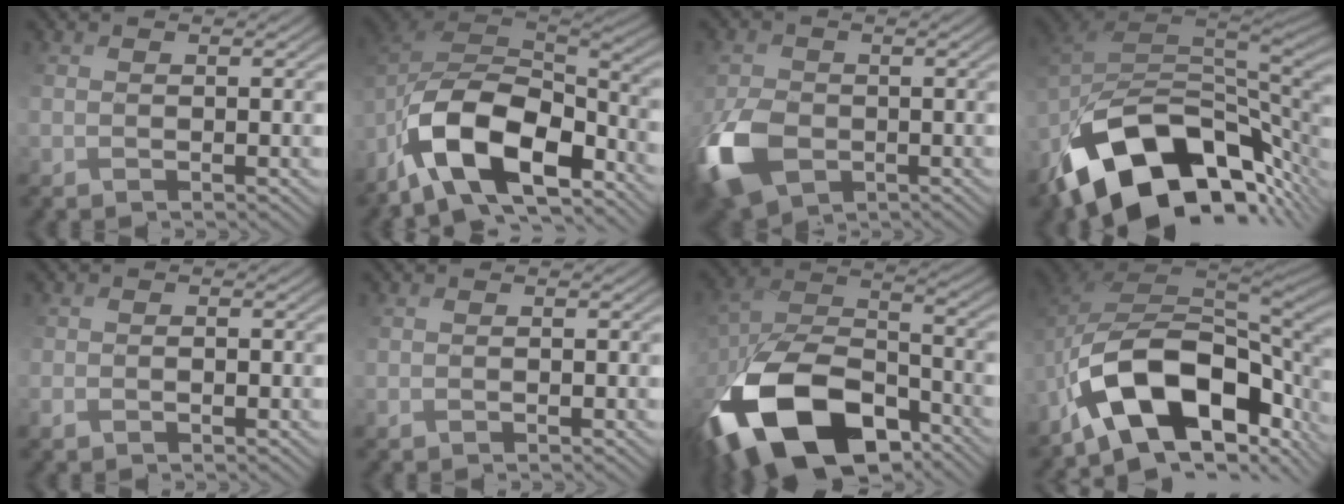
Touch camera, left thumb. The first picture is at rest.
{"total": 14.7, "force": [-8.2, 6.3, 10.5], "torque": [-0.233, -0.006, -0.158]}
{"total": 8.4, "force": [-2.0, 6.1, 5.4], "torque": [-0.138, -0.018, -0.038]}
{"total": 16.1, "force": [-7.6, 8.3, 11.5], "torque": [-0.224, -0.013, -0.133]}
{"total": 1.2, "force": [-0.4, 1.0, 0.4], "torque": [-0.005, -0.002, -0.007]}
{"total": 0.0}
{"total": 17.3, "force": [-10.1, 9.4, 10.5], "torque": [-0.219, -0.043, -0.169]}
{"total": 15.8, "force": [-7.4, 7.6, 11.8], "torque": [-0.236, -0.011, -0.116]}